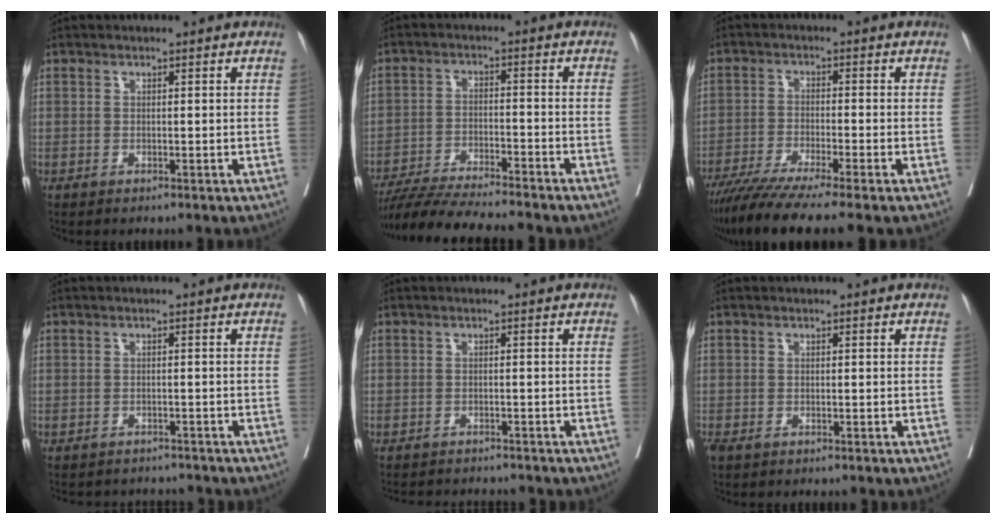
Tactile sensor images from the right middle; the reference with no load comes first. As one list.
[{"total": 12.1, "force": [-10.9, -0.3, 5.2], "torque": [-0.078, -0.019, -0.179]}, {"total": 10.3, "force": [-8.3, -0.9, 6.1], "torque": [-0.086, -0.031, -0.135]}, {"total": 6.4, "force": [-6.1, 1.7, 0.8], "torque": [-0.008, 0.006, -0.072]}, {"total": 6.7, "force": [-6.4, 1.2, 1.6], "torque": [-0.015, -0.004, -0.082]}, {"total": 2.5, "force": [-1.8, 1.2, 1.3], "torque": [-0.027, -0.006, -0.028]}]